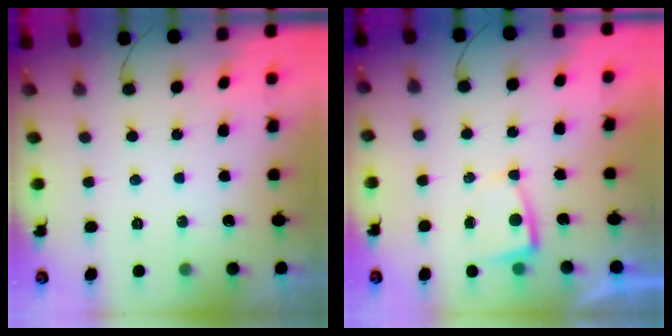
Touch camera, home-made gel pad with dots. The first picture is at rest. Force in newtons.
{"total": 2.0, "press": 2.0, "slide": 0.3}